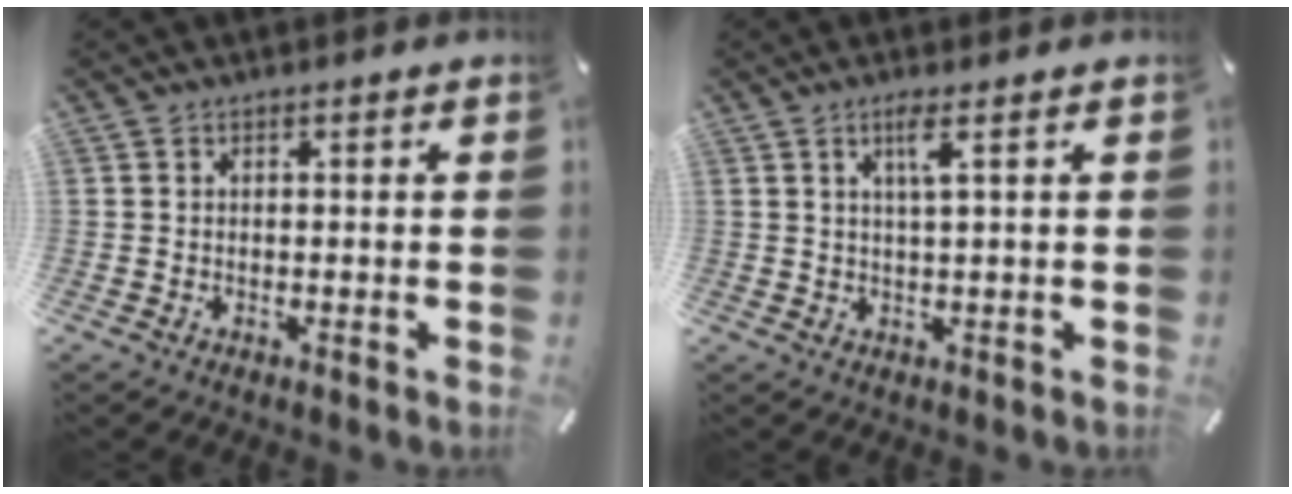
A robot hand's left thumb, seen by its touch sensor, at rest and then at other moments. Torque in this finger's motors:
{"motor_torque": [0.51, 0.42, 0.00, -0.07, 0.13]}